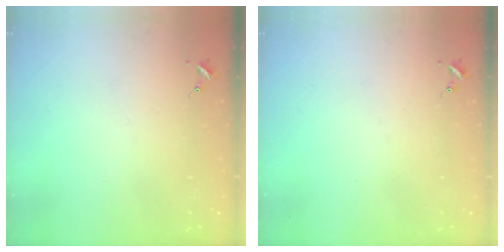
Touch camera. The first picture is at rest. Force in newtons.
{"total": 0.0}